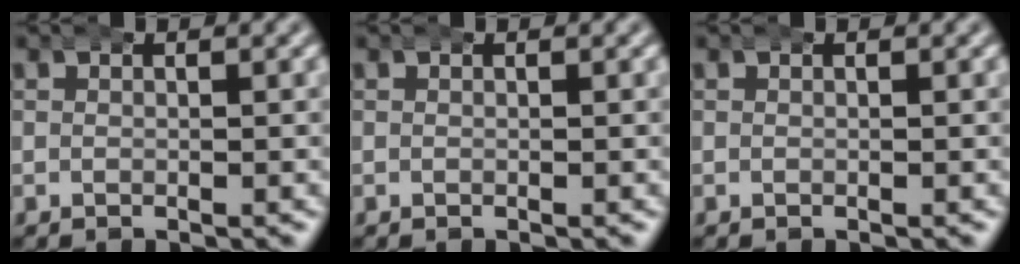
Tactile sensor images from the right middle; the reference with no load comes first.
{"total": 0.0}
{"total": 0.0}